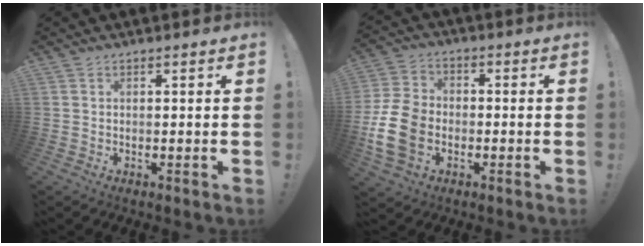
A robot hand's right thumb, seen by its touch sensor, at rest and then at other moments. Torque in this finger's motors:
{"motor_torque": [1.74, 1.40, 0.98, -0.90, 0.16]}